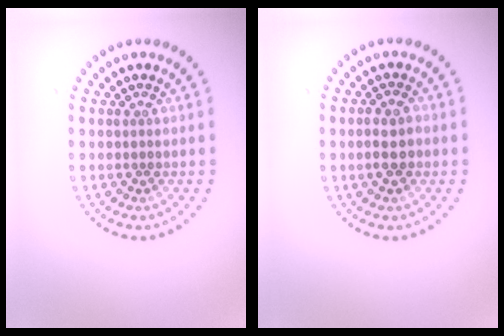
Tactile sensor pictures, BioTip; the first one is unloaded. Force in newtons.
{"total": 2.4, "press": 2.4, "slide": 0.3}